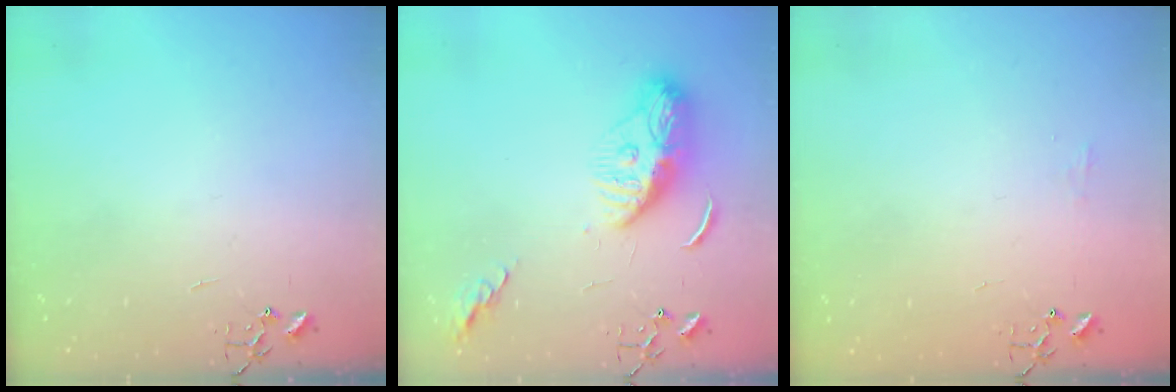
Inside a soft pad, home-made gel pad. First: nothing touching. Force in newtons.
{"total": 11.6, "press": 11.6, "slide": 1.0}
{"total": 4.5, "press": 4.4, "slide": 0.7}